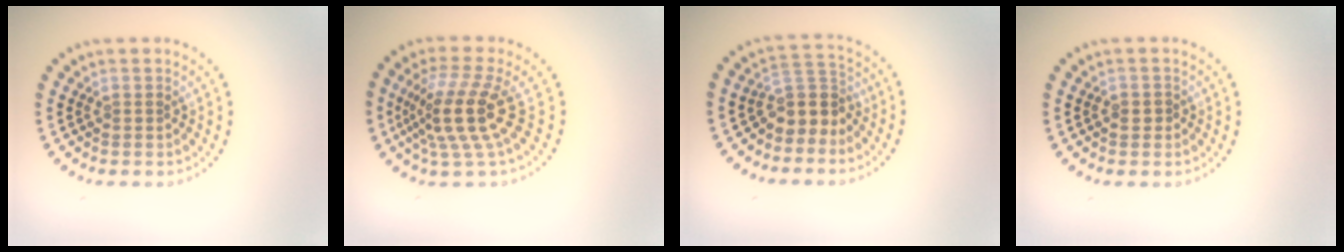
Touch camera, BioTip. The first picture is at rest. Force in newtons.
{"total": 4.8, "press": 3.6, "slide": 3.3}
{"total": 3.3, "press": 2.5, "slide": 2.2}
{"total": 0.6, "press": 0.5, "slide": 0.3}